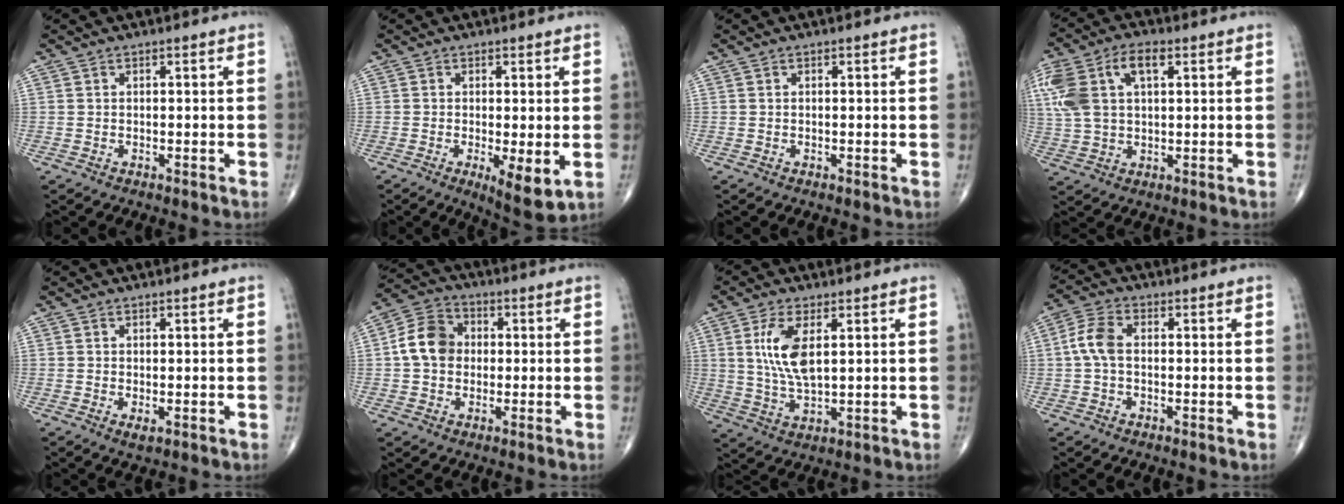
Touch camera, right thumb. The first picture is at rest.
{"total": 6.7, "force": [-1.4, 2.0, 6.3], "torque": [-0.100, -0.022, -0.021]}
{"total": 0.0}
{"total": 13.7, "force": [4.2, 7.5, 10.7], "torque": [-0.243, 0.022, 0.080]}
{"total": 1.4, "force": [-0.3, 0.6, 1.2], "torque": [-0.021, -0.005, -0.002]}
{"total": 9.1, "force": [0.3, 7.4, 5.3], "torque": [-0.083, 0.022, -0.007]}
{"total": 8.8, "force": [2.3, 3.6, 7.8], "torque": [-0.161, -0.012, 0.049]}
{"total": 5.8, "force": [0.1, 3.5, 4.6], "torque": [-0.102, 0.016, -0.005]}